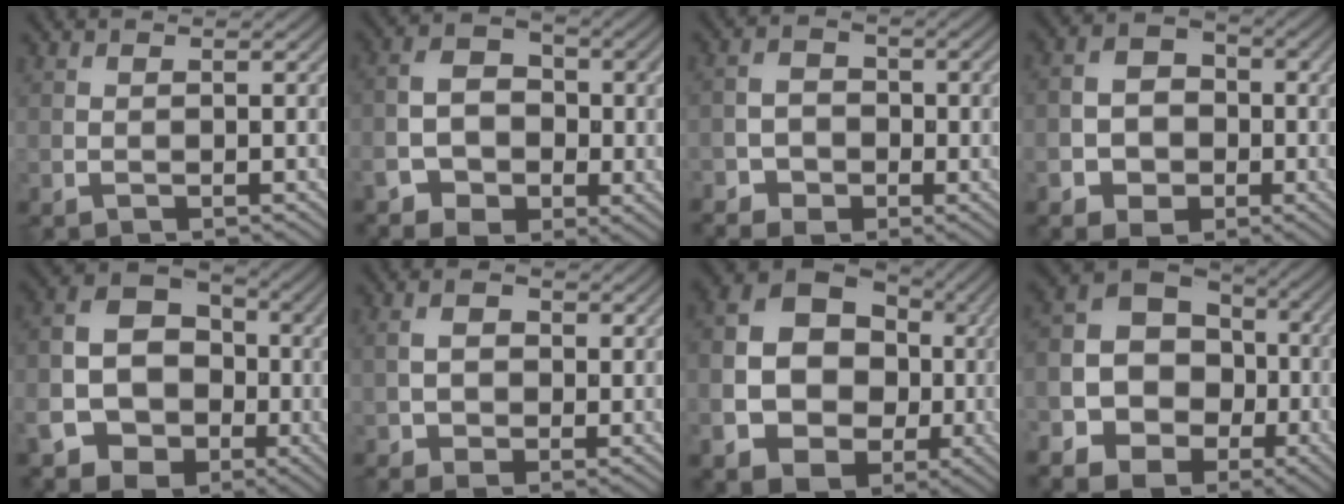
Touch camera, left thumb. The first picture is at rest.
{"total": 6.4, "force": [-2.6, 4.3, 3.9], "torque": [-0.078, -0.006, -0.047]}
{"total": 3.8, "force": [-2.3, 2.7, 1.3], "torque": [-0.024, 0.001, -0.046]}
{"total": 6.6, "force": [-2.3, 5.2, 3.4], "torque": [-0.063, -0.009, -0.045]}
{"total": 11.9, "force": [-3.6, 9.5, 6.1], "torque": [-0.136, -0.027, -0.076]}
{"total": 4.2, "force": [0.4, 2.9, 2.9], "torque": [-0.065, 0.000, 0.013]}
{"total": 17.1, "force": [-2.1, 14.1, 9.5], "torque": [-0.205, -0.030, -0.030]}
{"total": 14.1, "force": [-5.2, 11.3, 6.8], "torque": [-0.149, -0.020, -0.094]}